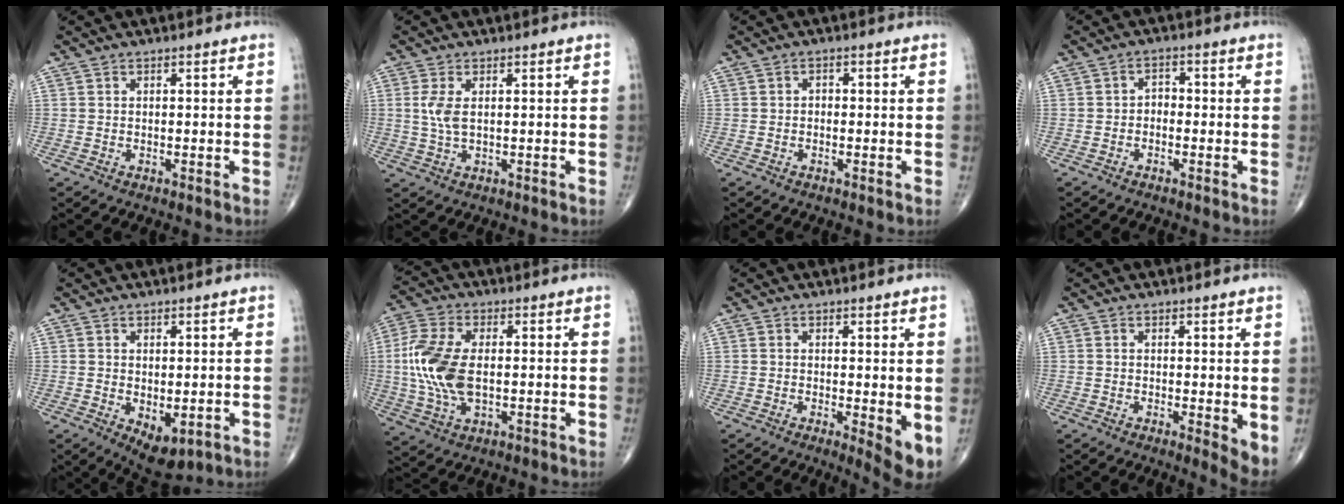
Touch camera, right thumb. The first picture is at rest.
{"total": 3.8, "force": [0.7, 1.7, 3.4], "torque": [-0.083, -0.001, 0.019]}
{"total": 1.1, "force": [-0.2, 0.8, 0.6], "torque": [-0.001, 0.004, -0.009]}
{"total": 2.3, "force": [-0.7, 1.7, 1.4], "torque": [-0.009, 0.014, -0.022]}
{"total": 6.2, "force": [-1.5, 3.2, 5.0], "torque": [-0.066, -0.007, -0.006]}
{"total": 13.1, "force": [0.1, 7.1, 11.0], "torque": [-0.252, 0.003, 0.001]}
{"total": 5.3, "force": [-0.1, 1.5, 5.1], "torque": [-0.072, -0.015, -0.002]}
{"total": 3.9, "force": [0.2, 1.0, 3.8], "torque": [-0.056, -0.013, 0.002]}